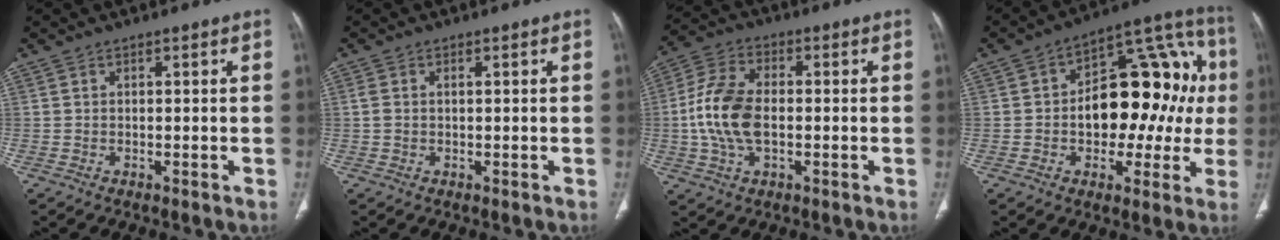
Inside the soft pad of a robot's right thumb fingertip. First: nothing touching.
{"total": 1.6, "force": [0.1, 1.0, 1.3], "torque": [-0.043, 0.009, 0.004]}
{"total": 11.9, "force": [-1.0, 6.9, 9.6], "torque": [-0.198, 0.017, -0.022]}
{"total": 21.8, "force": [0.4, 12.8, 17.6], "torque": [-0.192, 0.046, 0.005]}